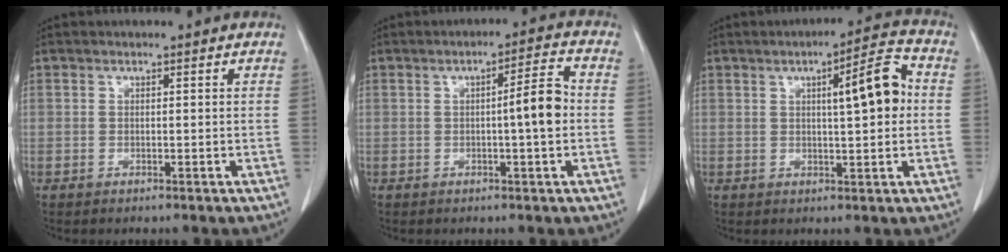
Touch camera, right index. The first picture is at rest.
{"total": 5.6, "force": [-0.3, 0.4, 5.6], "torque": [-0.078, 0.011, -0.008]}
{"total": 8.4, "force": [1.2, 1.3, 8.2], "torque": [-0.118, 0.019, 0.016]}